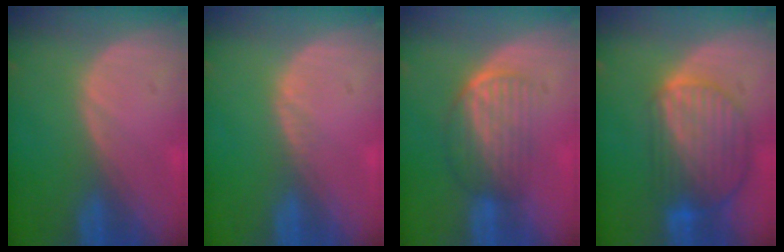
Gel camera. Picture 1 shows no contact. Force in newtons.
{"total": 0.5, "press": 0.5, "slide": 0.1}
{"total": 7.0, "press": 5.9, "slide": 3.7}
{"total": 9.9, "press": 8.4, "slide": 5.2}